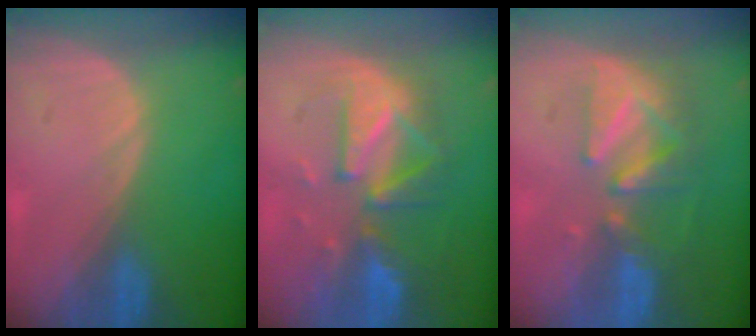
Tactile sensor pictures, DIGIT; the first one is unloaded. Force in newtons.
{"total": 9.0, "press": 8.8, "slide": 1.7}
{"total": 8.5, "press": 7.8, "slide": 3.4}